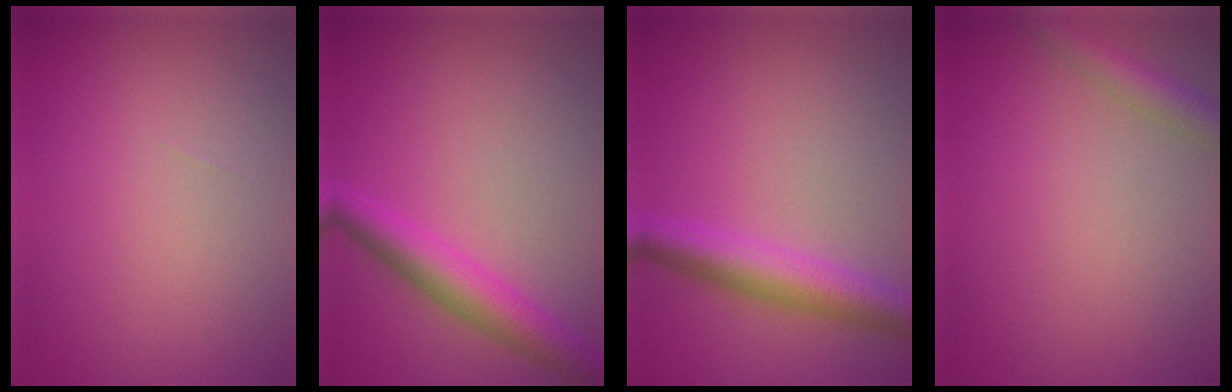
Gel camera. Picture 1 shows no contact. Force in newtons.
{"total": 4.5, "press": 4.5, "slide": 0.1}
{"total": 5.1, "press": 5.1, "slide": 0.0}
{"total": 2.5, "press": 2.5, "slide": 0.1}